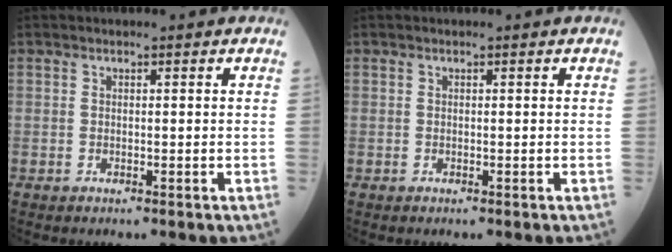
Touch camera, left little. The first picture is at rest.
{"total": 0.0}